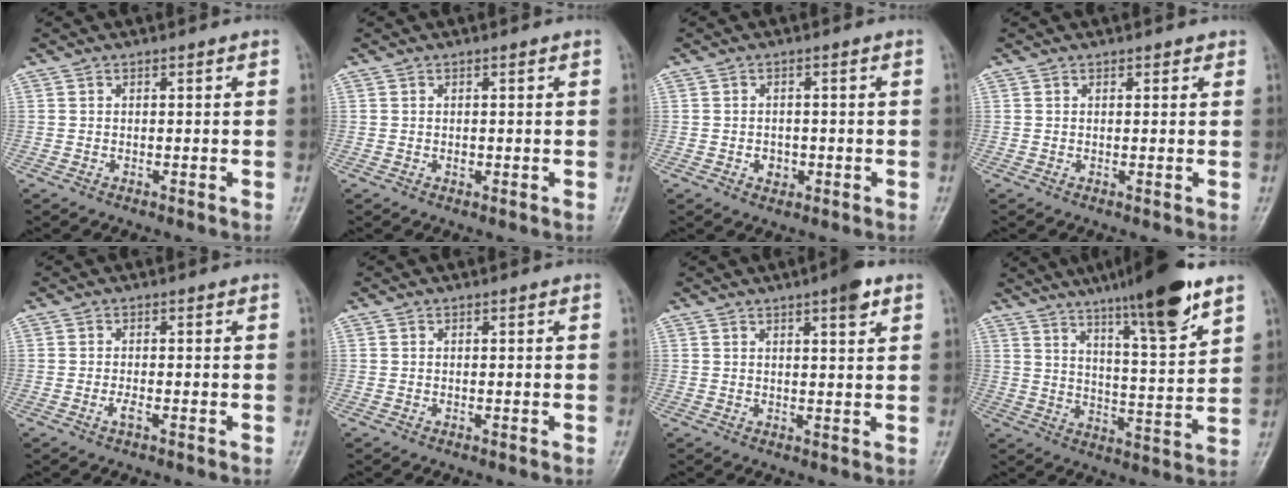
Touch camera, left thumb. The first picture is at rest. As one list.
[{"total": 0.8, "force": [0.2, 0.5, 0.6], "torque": [-0.007, 0.000, 0.005]}, {"total": 2.3, "force": [-0.6, 1.9, 1.1], "torque": [-0.006, 0.003, -0.006]}, {"total": 1.3, "force": [0.9, 0.7, 0.5], "torque": [0.001, -0.004, 0.007]}, {"total": 1.3, "force": [-0.4, 0.3, 1.2], "torque": [-0.021, -0.001, -0.009]}, {"total": 0.0}, {"total": 4.6, "force": [2.8, 0.9, 3.5], "torque": [-0.045, -0.011, 0.036]}, {"total": 16.8, "force": [11.4, 1.9, 12.3], "torque": [-0.178, -0.058, 0.179]}]